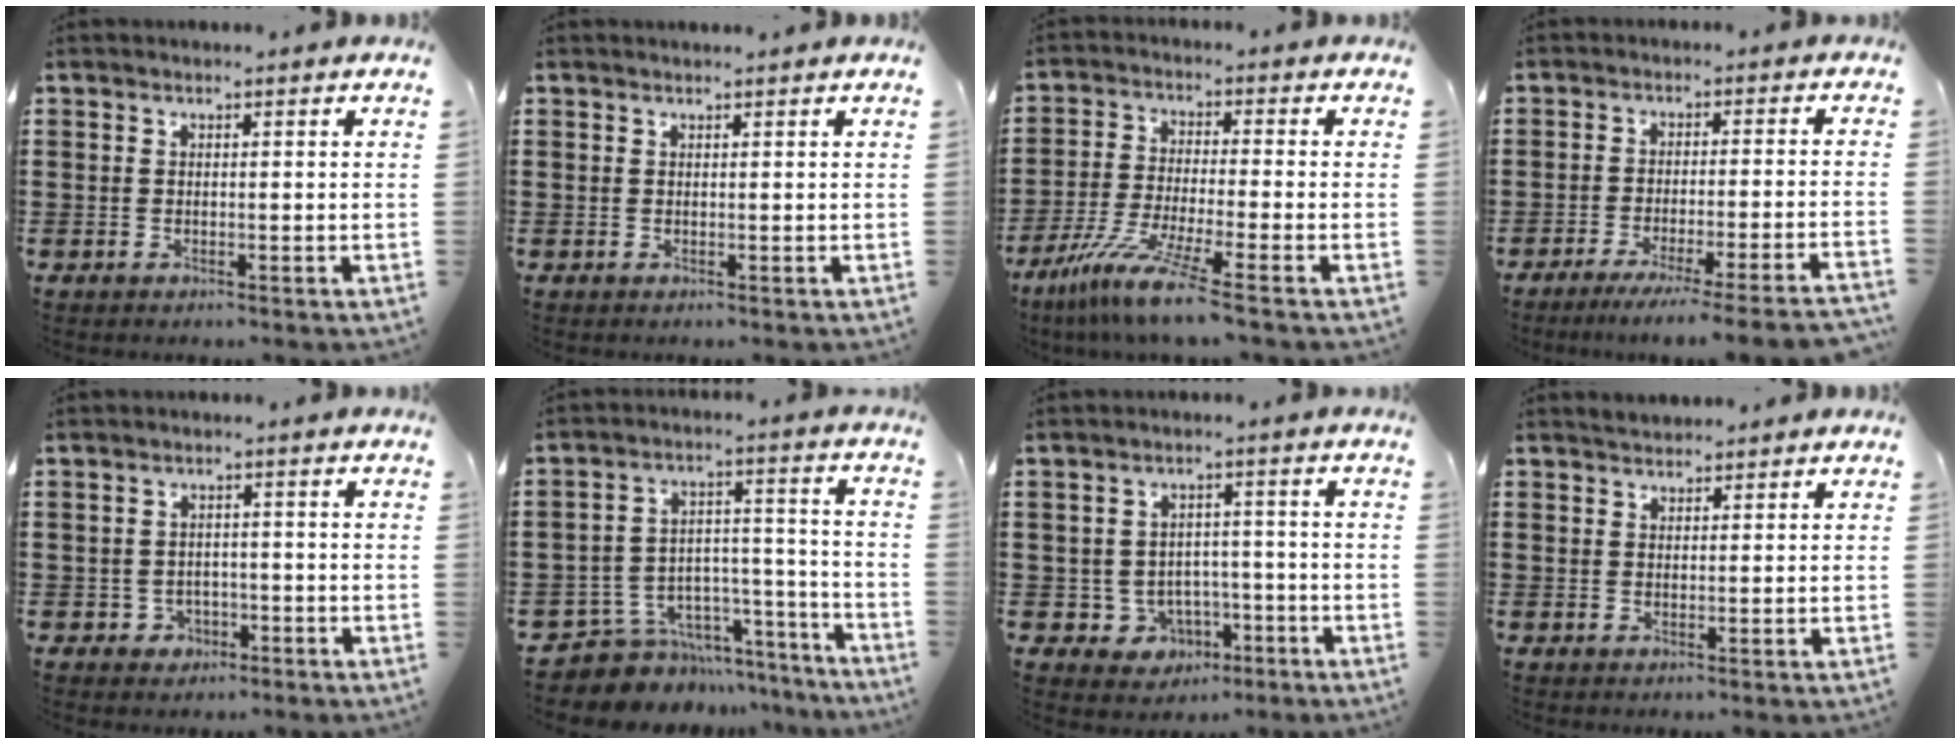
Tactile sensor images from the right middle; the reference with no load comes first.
{"total": 0.5, "force": [0.5, 0.0, 0.0], "torque": [-0.003, 0.000, 0.010]}
{"total": 7.9, "force": [-6.0, -0.3, 5.2], "torque": [-0.117, -0.021, -0.118]}
{"total": 4.8, "force": [-4.0, -0.7, 2.5], "torque": [-0.038, -0.016, -0.076]}
{"total": 2.1, "force": [-1.2, 1.6, 0.4], "torque": [-0.015, 0.002, -0.030]}
{"total": 6.9, "force": [-5.7, 3.8, 0.5], "torque": [-0.010, 0.017, -0.106]}
{"total": 4.2, "force": [-2.0, 3.5, 1.1], "torque": [-0.032, 0.010, -0.040]}
{"total": 1.5, "force": [1.4, 0.5, -0.1], "torque": [0.007, 0.002, 0.026]}